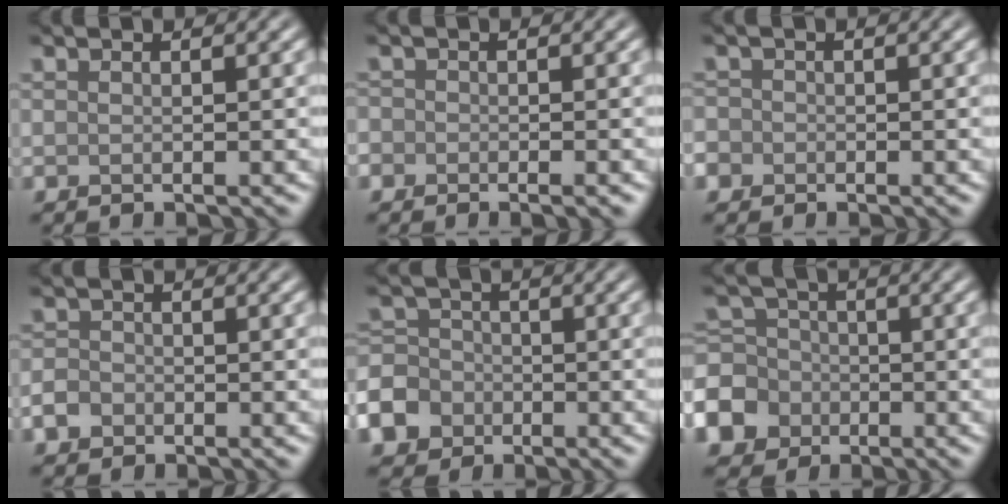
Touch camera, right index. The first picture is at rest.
{"total": 1.8, "force": [-1.1, 1.1, 1.0], "torque": [-0.008, -0.004, -0.019]}
{"total": 2.0, "force": [-0.8, 1.7, 0.5], "torque": [-0.002, 0.003, -0.020]}
{"total": 2.0, "force": [-1.0, 1.6, 0.7], "torque": [-0.008, 0.001, -0.023]}
{"total": 7.8, "force": [-4.2, 6.2, 2.1], "torque": [-0.051, -0.020, -0.094]}
{"total": 8.3, "force": [-3.7, 7.1, 2.2], "torque": [-0.057, -0.018, -0.092]}